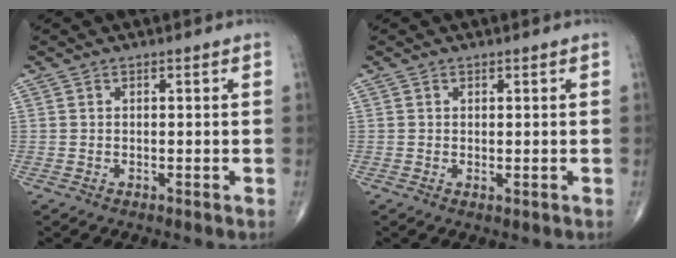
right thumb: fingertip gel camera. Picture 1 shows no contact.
{"total": 0.5, "force": [0.0, 0.3, 0.5], "torque": [-0.012, -0.004, 0.002]}